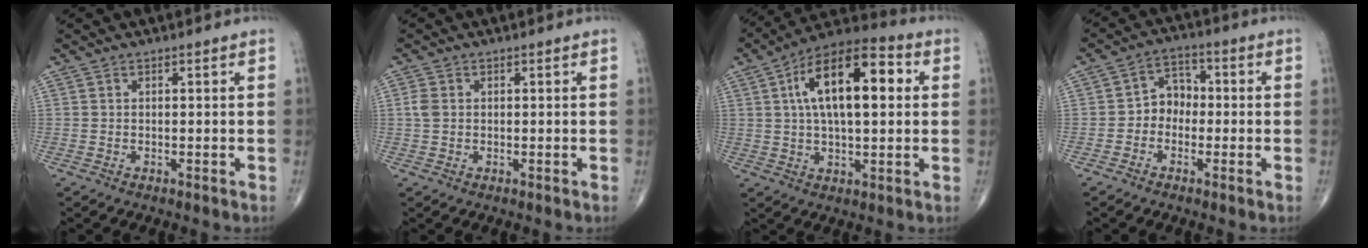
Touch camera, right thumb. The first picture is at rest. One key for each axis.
{"total": 2.2, "fx": 0.2, "fy": 1.7, "fz": 1.4, "tx": -0.033, "ty": 0.004, "tz": 0.004}
{"total": 18.0, "fx": 3.8, "fy": 8.0, "fz": 15.6, "tx": -0.246, "ty": 0.024, "tz": 0.053}
{"total": 5.4, "fx": -1.1, "fy": 4.4, "fz": 2.9, "tx": -0.017, "ty": 0.026, "tz": -0.036}